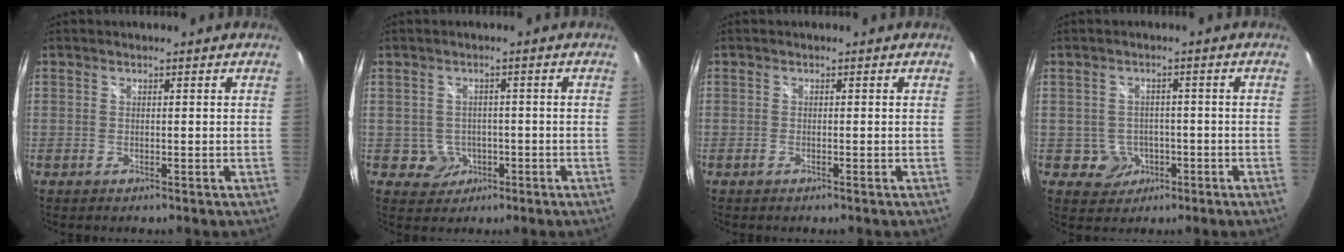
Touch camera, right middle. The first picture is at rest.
{"total": 3.5, "force": [-1.1, 3.3, 0.6], "torque": [-0.019, 0.007, -0.009]}
{"total": 0.7, "force": [-0.5, -0.2, 0.4], "torque": [-0.006, -0.001, -0.011]}
{"total": 4.1, "force": [-1.4, 3.8, 0.7], "torque": [-0.024, 0.009, -0.014]}